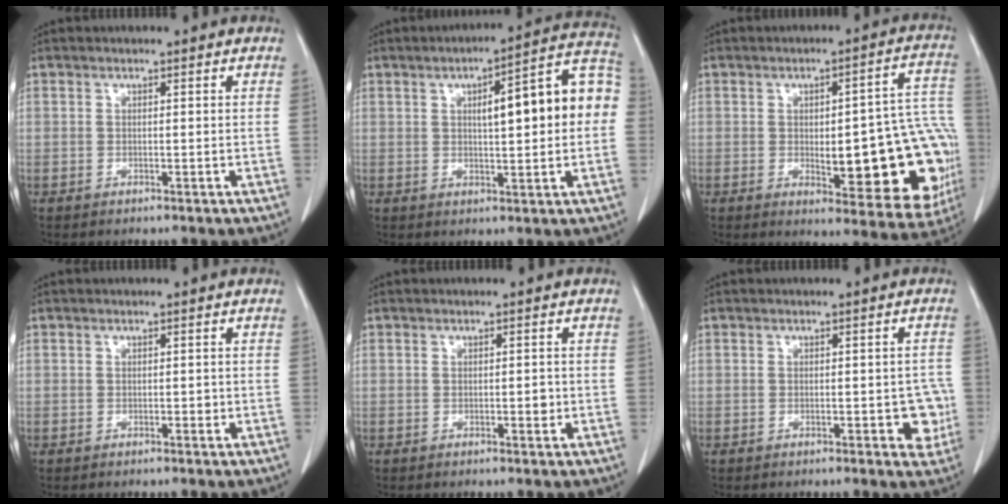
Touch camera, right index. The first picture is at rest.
{"total": 13.9, "force": [1.6, 2.8, 13.5], "torque": [-0.182, 0.042, 0.020]}
{"total": 20.9, "force": [-2.9, 6.1, 19.7], "torque": [-0.158, 0.027, -0.013]}
{"total": 0.6, "force": [-0.1, 0.3, 0.4], "torque": [-0.005, 0.001, -0.002]}
{"total": 1.2, "force": [-0.2, 0.5, 1.1], "torque": [-0.016, 0.000, -0.001]}
{"total": 4.0, "force": [-0.9, 1.8, 3.5], "torque": [-0.026, 0.006, -0.011]}